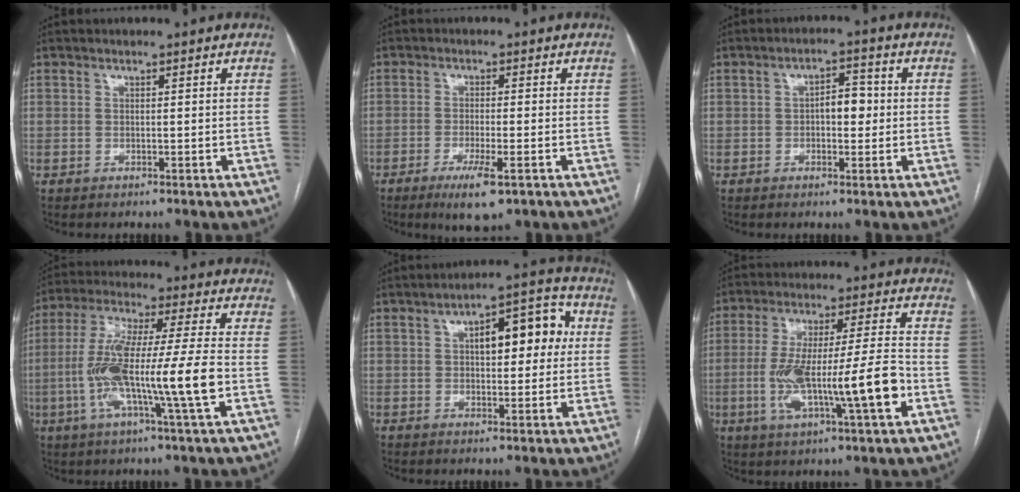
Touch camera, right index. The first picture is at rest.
{"total": 5.9, "force": [-3.1, 0.8, 4.9], "torque": [-0.093, -0.013, -0.048]}
{"total": 4.2, "force": [0.0, 2.2, 3.6], "torque": [-0.055, 0.013, 0.002]}
{"total": 16.3, "force": [-3.2, 0.0, 16.0], "torque": [-0.309, 0.001, -0.063]}
{"total": 10.3, "force": [2.2, 4.1, 9.2], "torque": [-0.125, 0.036, 0.033]}
{"total": 16.1, "force": [-3.9, 1.3, 15.6], "torque": [-0.285, 0.007, -0.060]}